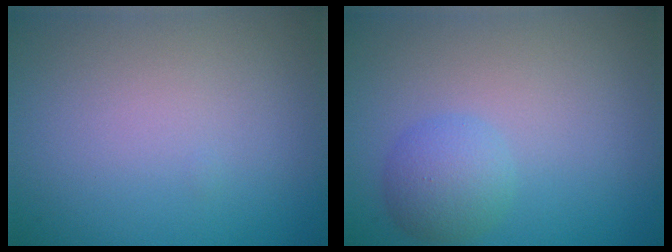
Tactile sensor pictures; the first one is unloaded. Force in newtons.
{"total": 2.8, "press": 2.8, "slide": 0.1}